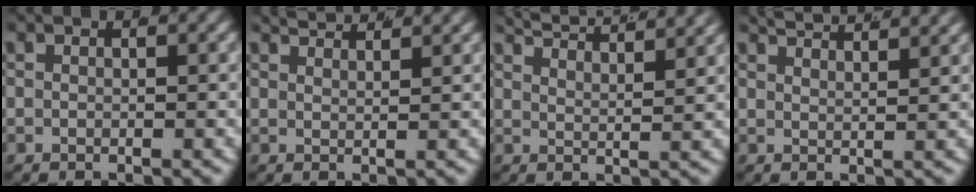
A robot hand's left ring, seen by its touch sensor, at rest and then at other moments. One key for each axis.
{"total": 2.7, "fx": 2.6, "fy": -0.1, "fz": 0.7, "tx": -0.010, "ty": 0.002, "tz": 0.046}
{"total": 6.3, "fx": 5.6, "fy": 1.0, "fz": 2.6, "tx": -0.045, "ty": 0.009, "tz": 0.092}
{"total": 4.0, "fx": 3.8, "fy": 0.3, "fz": 1.5, "tx": -0.026, "ty": 0.003, "tz": 0.064}